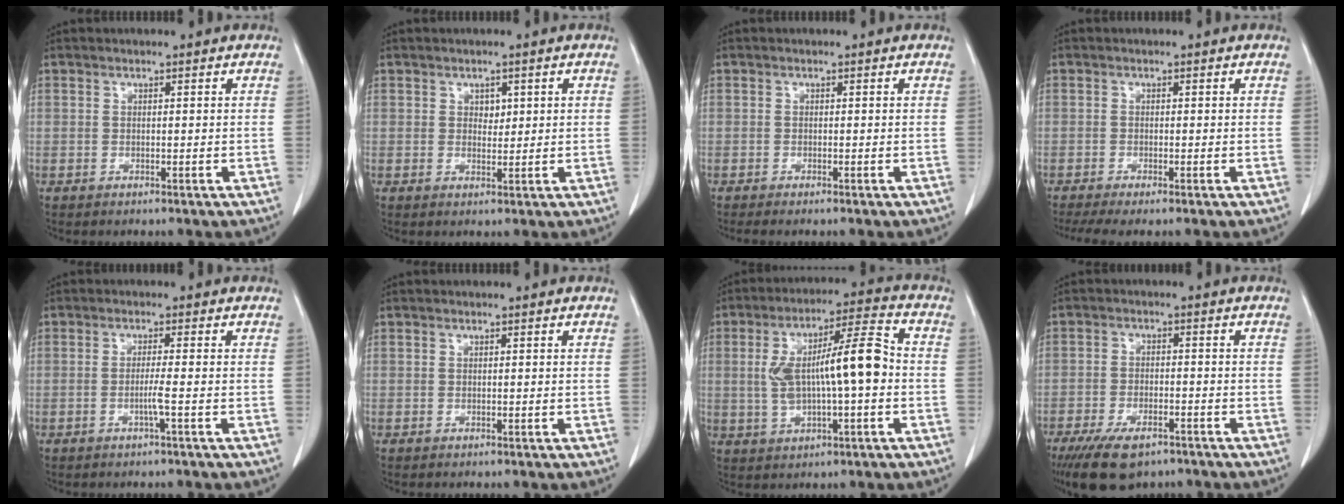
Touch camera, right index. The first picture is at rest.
{"total": 1.8, "force": [0.6, 1.2, 1.2], "torque": [-0.011, -0.003, 0.010]}
{"total": 1.6, "force": [-1.4, -0.1, 0.9], "torque": [-0.011, -0.001, -0.018]}
{"total": 4.3, "force": [-3.3, 0.3, 2.7], "torque": [-0.045, -0.010, -0.056]}
{"total": 2.1, "force": [-0.8, -0.8, 1.8], "torque": [-0.034, -0.002, -0.017]}
{"total": 0.0}
{"total": 12.5, "force": [-0.1, 2.4, 12.2], "torque": [-0.222, 0.026, -0.001]}
{"total": 9.4, "force": [-6.7, 3.7, 5.5], "torque": [-0.096, -0.011, -0.108]}